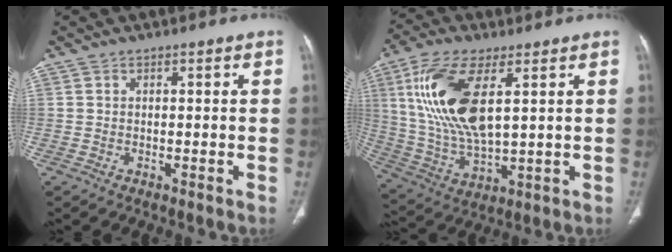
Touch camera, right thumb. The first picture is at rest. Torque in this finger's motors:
{"motor_torque": [-0.67, 2.90, 1.89, 0.88, 0.23]}